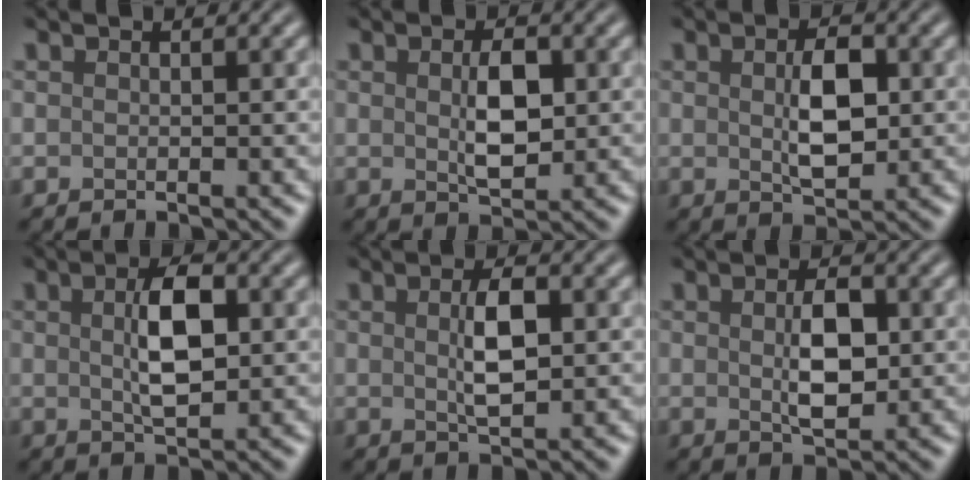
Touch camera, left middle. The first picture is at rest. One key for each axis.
{"total": 3.6, "fx": 0.3, "fy": 1.8, "fz": 3.1, "tx": -0.063, "ty": -0.003, "tz": 0.008}
{"total": 4.2, "fx": 0.3, "fy": 2.1, "fz": 3.6, "tx": -0.072, "ty": -0.001, "tz": 0.007}
{"total": 4.9, "fx": 0.6, "fy": 2.1, "fz": 4.3, "tx": -0.085, "ty": 0.003, "tz": 0.011}
{"total": 3.5, "fx": 0.4, "fy": 1.3, "fz": 3.2, "tx": -0.065, "ty": 0.000, "tz": 0.008}
{"total": 4.0, "fx": 0.1, "fy": 2.0, "fz": 3.5, "tx": -0.069, "ty": -0.002, "tz": 0.005}